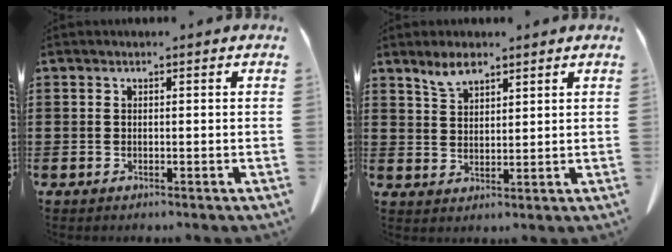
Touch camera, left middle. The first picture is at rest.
{"total": 3.8, "force": [2.9, 1.3, 1.9], "torque": [-0.045, 0.002, 0.056]}